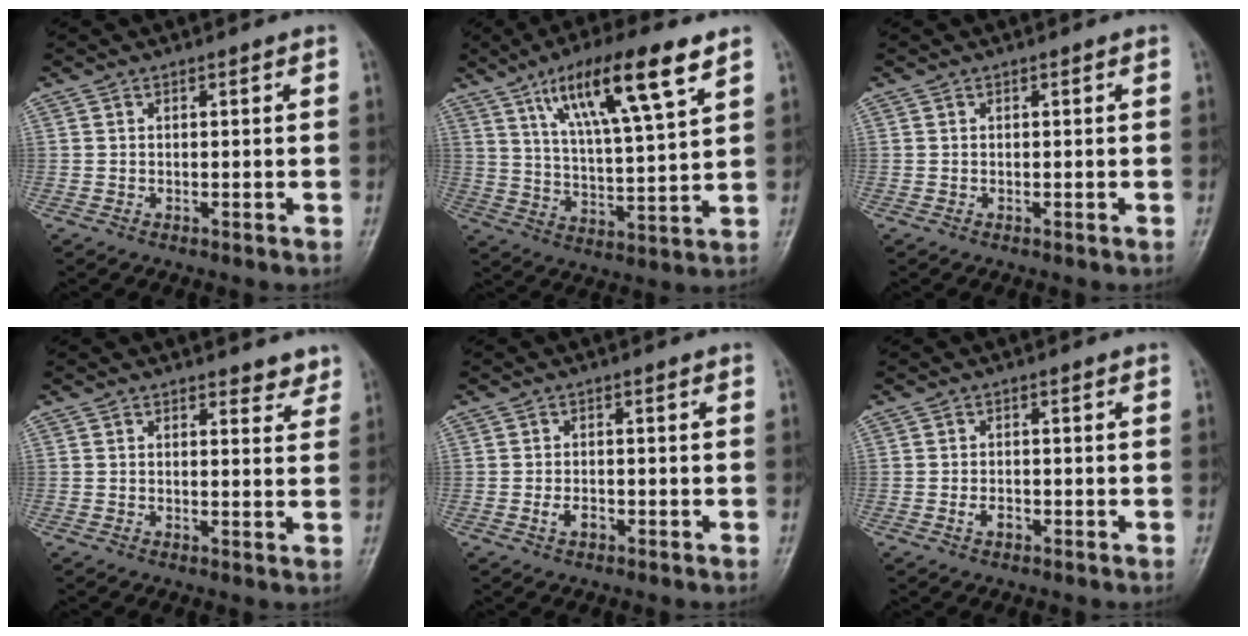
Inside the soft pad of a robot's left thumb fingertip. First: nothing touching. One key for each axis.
{"total": 16.6, "fx": 9.0, "fy": 3.3, "fz": 13.5, "tx": -0.225, "ty": -0.029, "tz": 0.161}
{"total": 0.0}
{"total": 3.2, "fx": 2.7, "fy": 1.4, "fz": 0.8, "tx": 0.015, "ty": -0.018, "tz": 0.027}
{"total": 2.2, "fx": -0.9, "fy": 1.3, "fz": 1.4, "tx": -0.024, "ty": 0.006, "tz": -0.016}
{"total": 1.8, "fx": -0.8, "fy": 1.2, "fz": 1.2, "tx": -0.018, "ty": 0.005, "tz": -0.014}